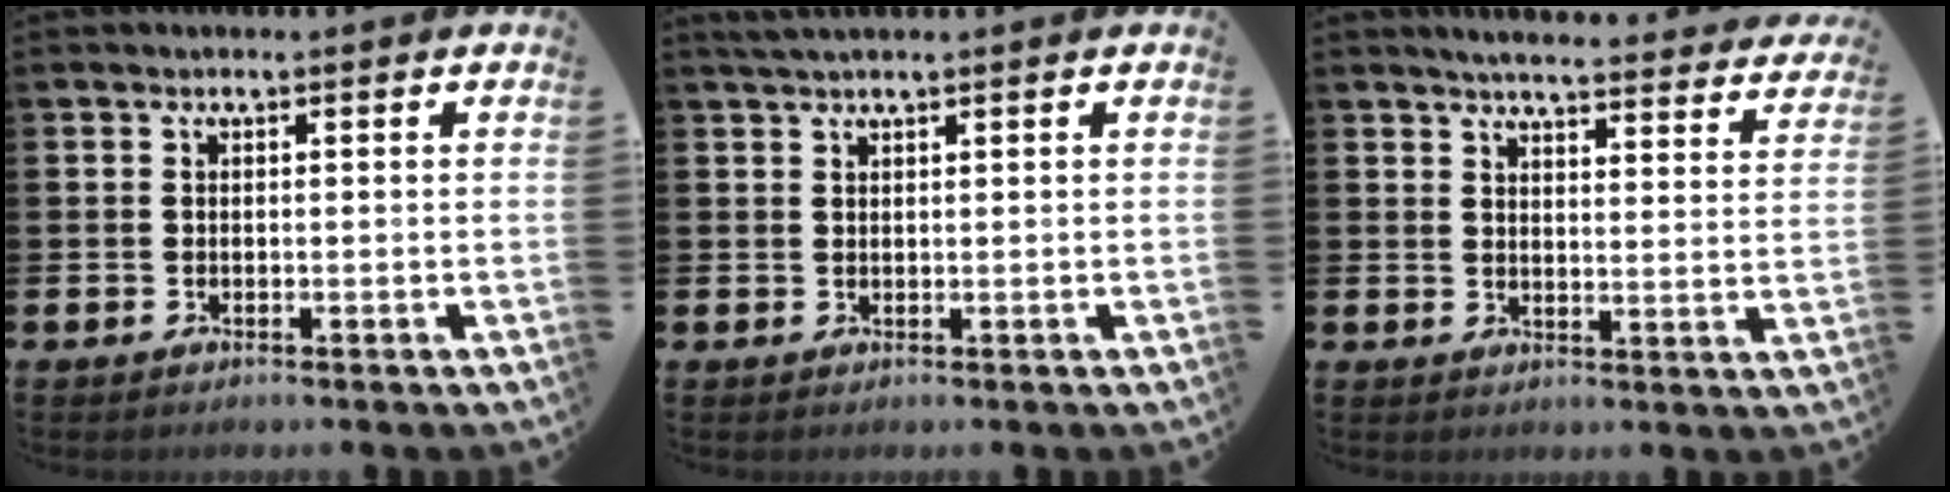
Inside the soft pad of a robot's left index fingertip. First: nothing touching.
{"total": 1.7, "force": [1.5, 0.0, 0.7], "torque": [-0.020, 0.005, 0.028]}
{"total": 4.9, "force": [4.8, 0.1, 1.0], "torque": [-0.033, -0.035, 0.080]}